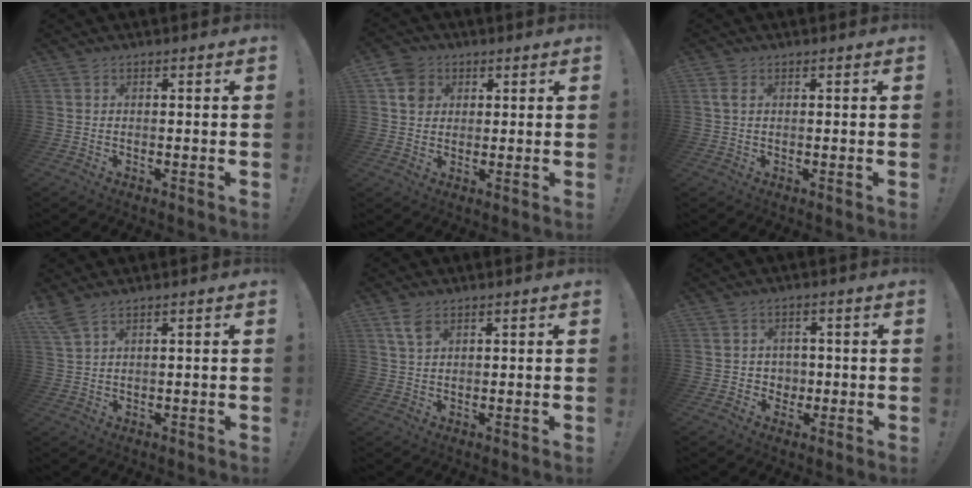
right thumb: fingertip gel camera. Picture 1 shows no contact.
{"total": 6.5, "force": [2.3, 5.6, 2.3], "torque": [-0.029, 0.000, 0.047]}
{"total": 2.1, "force": [0.7, 1.2, 1.6], "torque": [-0.029, 0.004, 0.012]}
{"total": 3.9, "force": [3.0, 0.8, 2.4], "torque": [-0.056, -0.010, 0.059]}
{"total": 4.2, "force": [2.5, 2.1, 2.7], "torque": [-0.043, -0.010, 0.044]}
{"total": 3.9, "force": [0.6, 3.8, 0.5], "torque": [-0.004, -0.005, 0.011]}